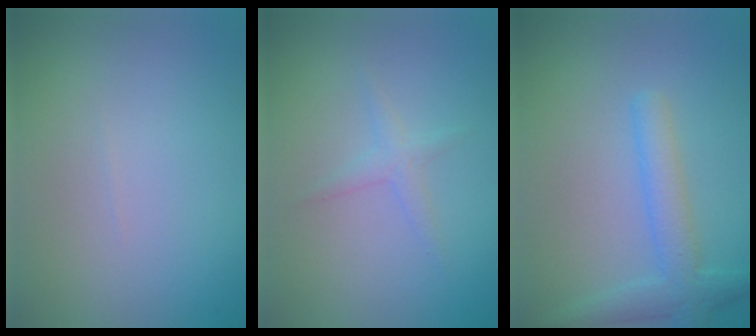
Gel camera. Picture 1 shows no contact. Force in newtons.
{"total": 1.3, "press": 1.3, "slide": 0.0}
{"total": 3.4, "press": 3.4, "slide": 0.2}